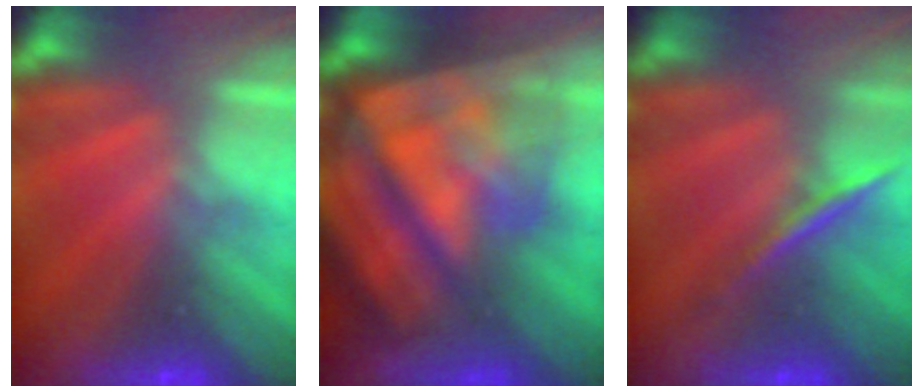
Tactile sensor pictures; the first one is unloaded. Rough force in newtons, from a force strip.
{"total": 9.1}
{"total": 2.0}